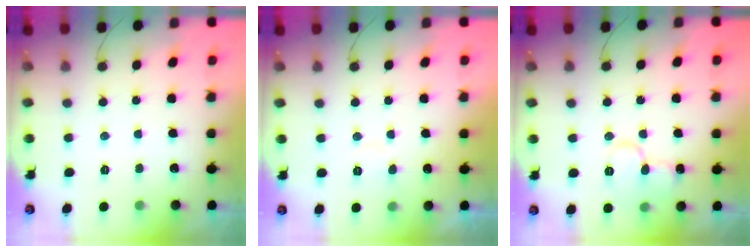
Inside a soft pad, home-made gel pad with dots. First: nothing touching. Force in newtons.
{"total": 3.8, "press": 3.8, "slide": 0.3}
{"total": 10.2, "press": 10.1, "slide": 1.4}